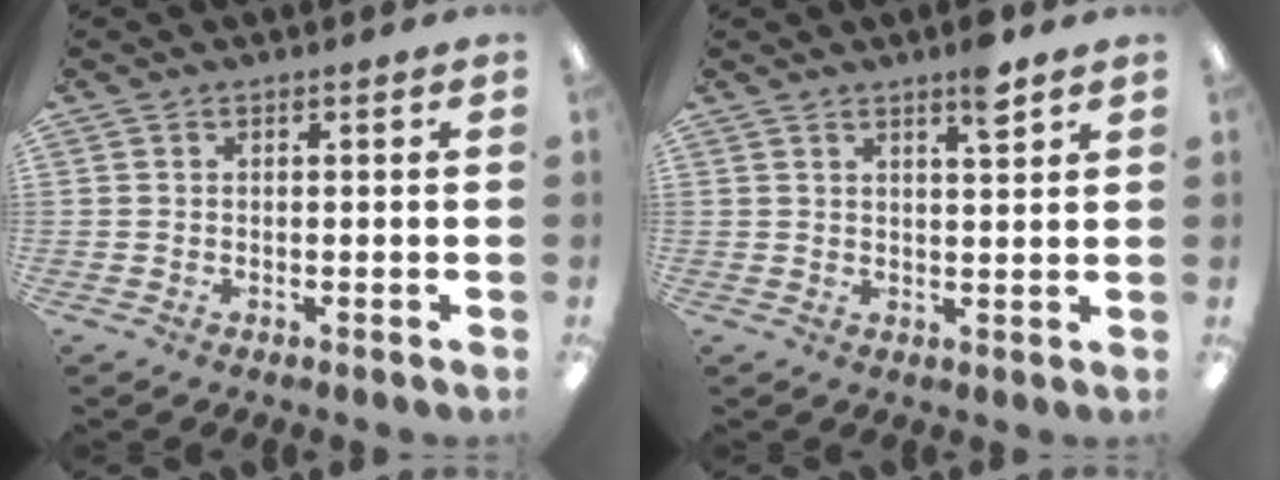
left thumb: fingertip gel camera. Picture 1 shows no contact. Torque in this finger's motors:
{"motor_torque": [0.21, -0.15, 0.43, -0.41, 0.00]}